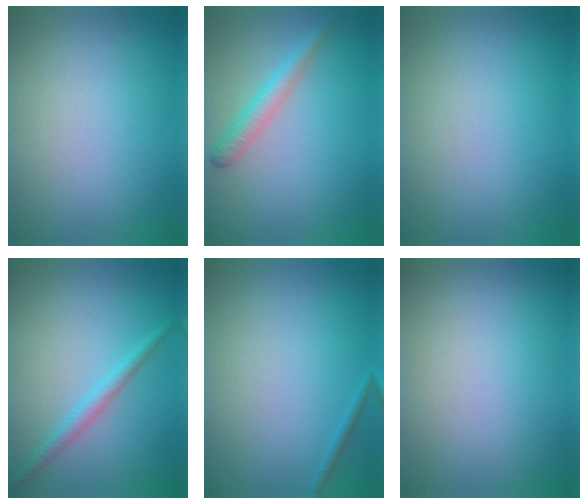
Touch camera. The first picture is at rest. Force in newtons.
{"total": 2.3, "press": 2.3, "slide": 0.1}
{"total": 0.0}
{"total": 1.8, "press": 1.8, "slide": 0.1}
{"total": 0.6, "press": 0.6, "slide": 0.1}
{"total": 0.0}